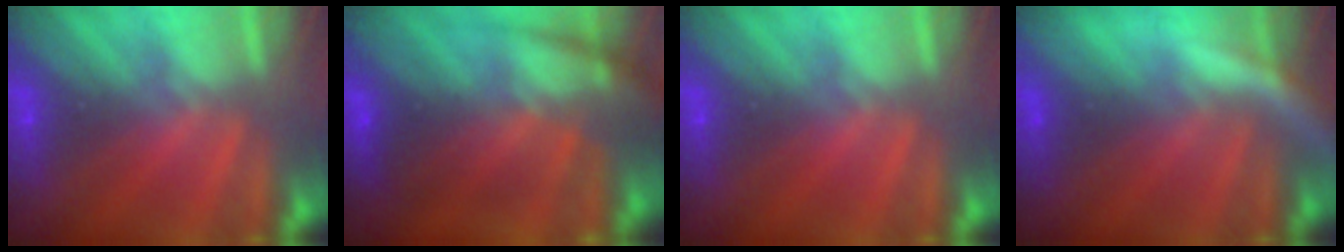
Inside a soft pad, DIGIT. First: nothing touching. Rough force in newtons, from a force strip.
{"total": 7.1}
{"total": 0.0}
{"total": 8.1}